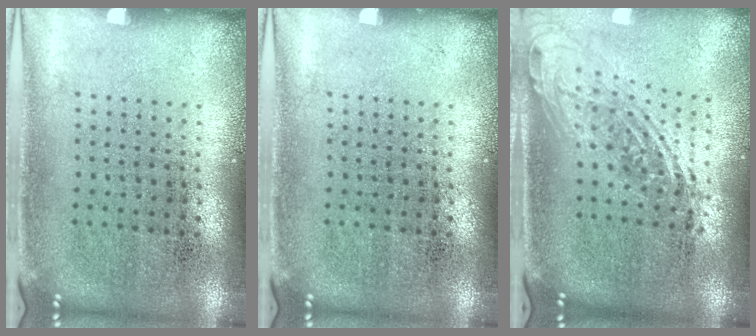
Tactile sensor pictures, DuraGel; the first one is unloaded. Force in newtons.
{"total": 0.0}
{"total": 1.9, "press": 1.5, "slide": 1.3}